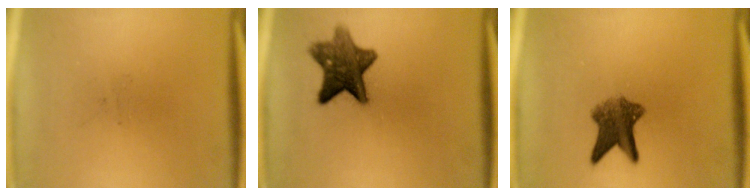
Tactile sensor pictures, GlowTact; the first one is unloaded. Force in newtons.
{"total": 9.1}
{"total": 6.5}